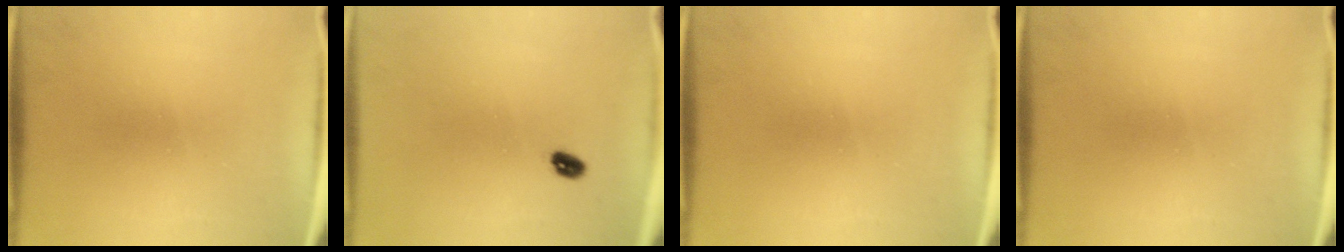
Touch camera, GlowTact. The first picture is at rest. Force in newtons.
{"total": 1.9}
{"total": 0.0}
{"total": 0.0}